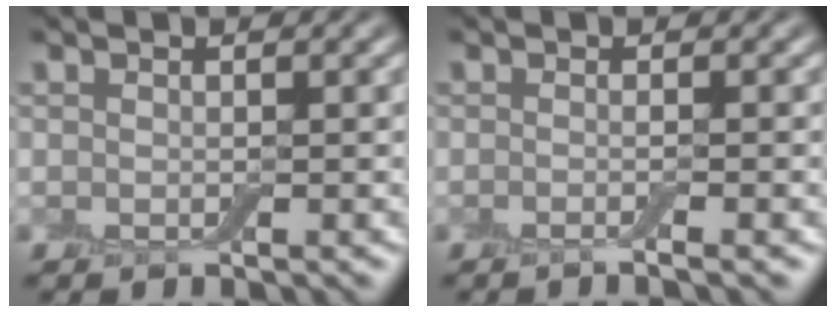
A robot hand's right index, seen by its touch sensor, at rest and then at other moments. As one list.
[{"total": 1.8, "force": [-0.5, 0.5, 1.6], "torque": [-0.012, -0.004, -0.018]}]